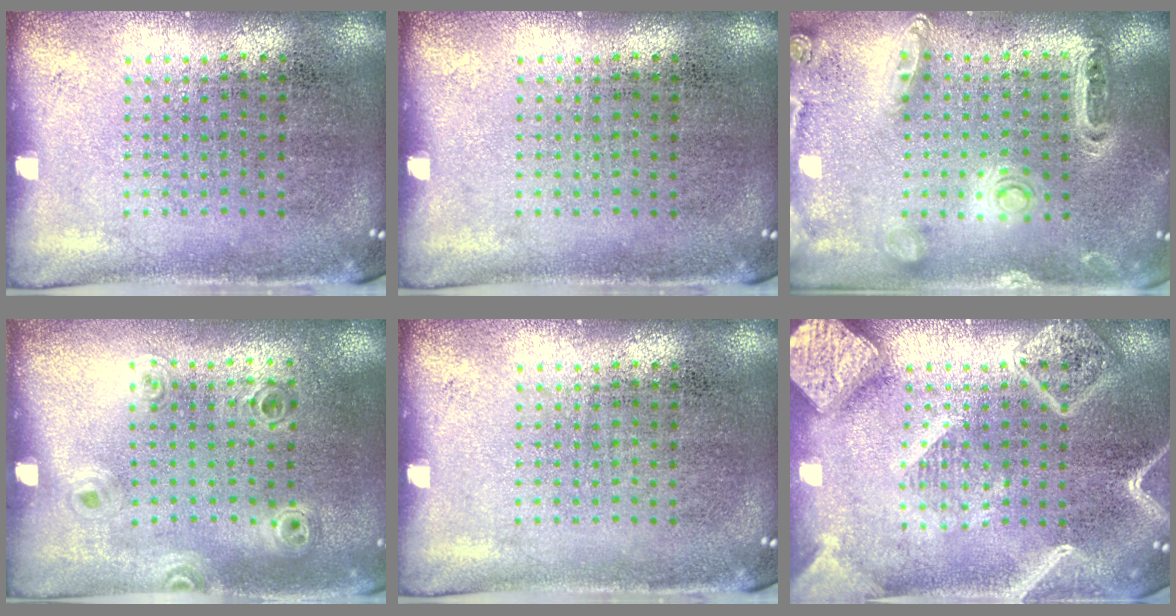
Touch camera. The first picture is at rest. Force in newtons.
{"total": 0.0}
{"total": 1.3, "press": 1.3, "slide": 0.4}
{"total": 0.9, "press": 0.9, "slide": 0.0}
{"total": 0.0}
{"total": 4.1, "press": 4.1, "slide": 0.5}